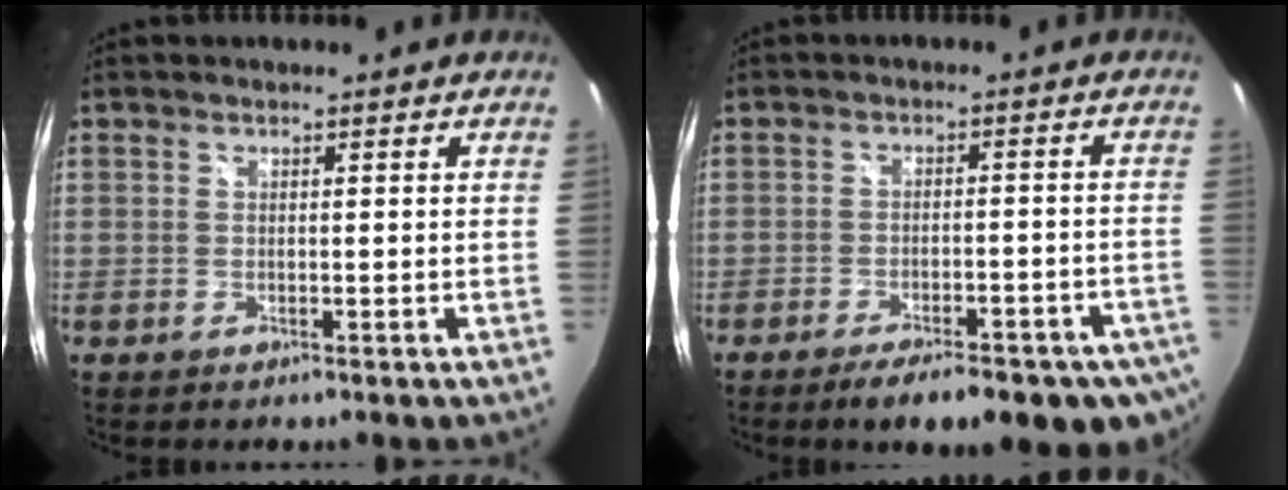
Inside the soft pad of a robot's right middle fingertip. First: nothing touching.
{"total": 14.7, "force": [-10.3, 4.8, 9.3], "torque": [-0.151, -0.034, -0.132]}